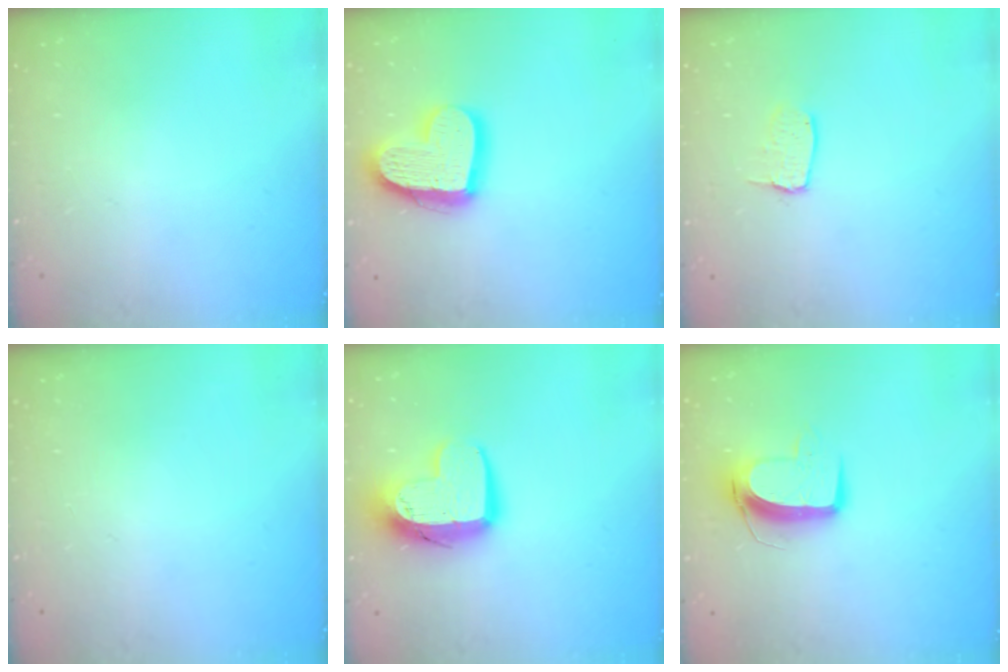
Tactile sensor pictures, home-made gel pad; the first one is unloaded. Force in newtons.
{"total": 17.8, "press": 17.7, "slide": 1.9}
{"total": 5.6, "press": 5.6, "slide": 0.4}
{"total": 0.0}
{"total": 12.4, "press": 12.4, "slide": 1.0}
{"total": 10.5, "press": 10.4, "slide": 0.9}